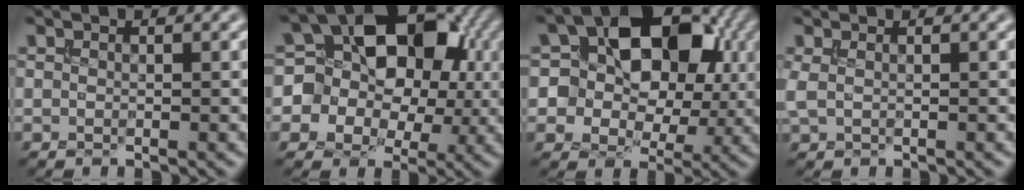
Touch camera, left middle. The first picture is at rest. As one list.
[{"total": 11.2, "force": [1.2, 9.2, 6.3], "torque": [-0.076, 0.027, -0.005]}, {"total": 13.2, "force": [2.7, 10.4, 7.7], "torque": [-0.115, 0.046, 0.035]}, {"total": 0.9, "force": [0.4, 0.4, 0.8], "torque": [-0.019, 0.003, 0.006]}]